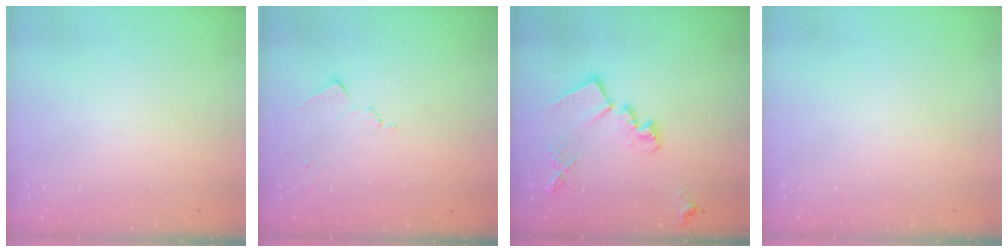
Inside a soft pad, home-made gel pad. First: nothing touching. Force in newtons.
{"total": 8.1, "press": 8.1, "slide": 0.9}
{"total": 15.2, "press": 15.1, "slide": 0.5}
{"total": 0.0}